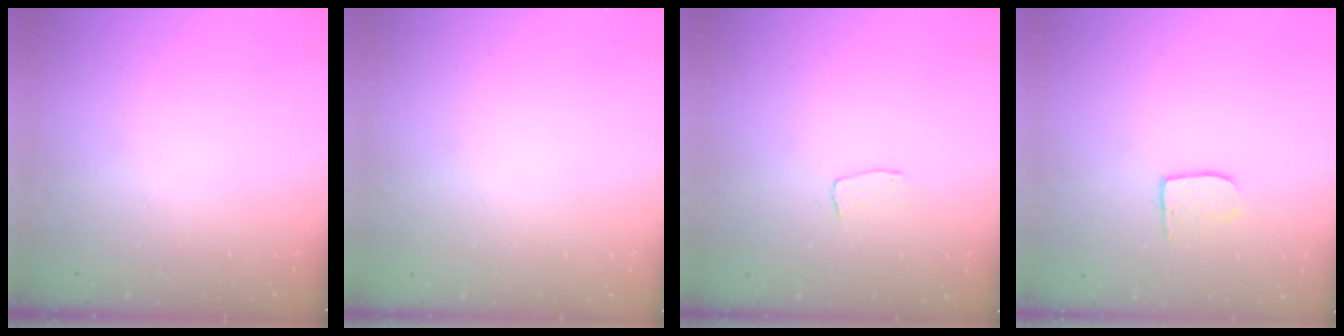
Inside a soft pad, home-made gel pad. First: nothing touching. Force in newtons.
{"total": 0.0}
{"total": 4.0, "press": 3.9, "slide": 0.2}
{"total": 5.5, "press": 5.5, "slide": 0.3}